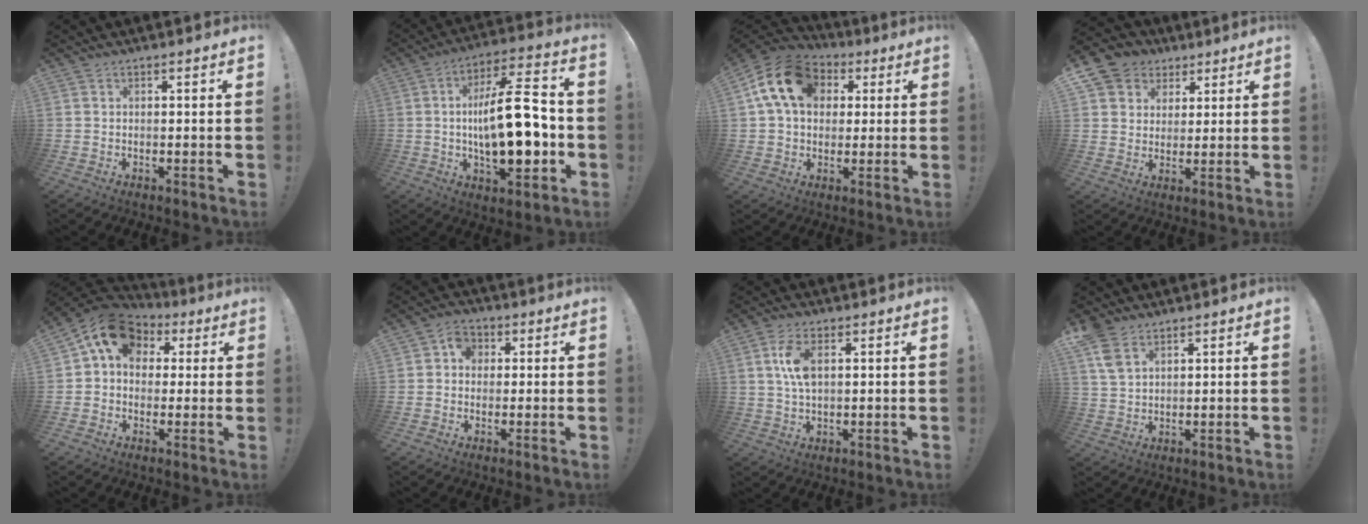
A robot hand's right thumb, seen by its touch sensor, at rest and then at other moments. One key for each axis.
{"total": 20.9, "fx": -1.6, "fy": 7.7, "fz": 19.3, "tx": -0.320, "ty": 0.003, "tz": -0.029}
{"total": 16.6, "fx": 5.1, "fy": 12.3, "fz": 9.9, "tx": -0.158, "ty": 0.001, "tz": 0.096}
{"total": 8.6, "fx": 3.6, "fy": 7.6, "fz": 2.0, "tx": -0.028, "ty": -0.021, "tz": 0.075}
{"total": 12.7, "fx": 4.4, "fy": 9.5, "fz": 7.1, "tx": -0.117, "ty": -0.005, "tz": 0.088}
{"total": 5.3, "fx": 0.5, "fy": 4.6, "fz": 2.6, "tx": -0.039, "ty": 0.011, "tz": 0.009}
{"total": 7.2, "fx": 1.8, "fy": 3.5, "fz": 6.0, "tx": -0.120, "ty": -0.003, "tz": 0.027}
{"total": 7.1, "fx": 4.4, "fy": 4.0, "fz": 3.9, "tx": -0.070, "ty": -0.012, "tz": 0.088}